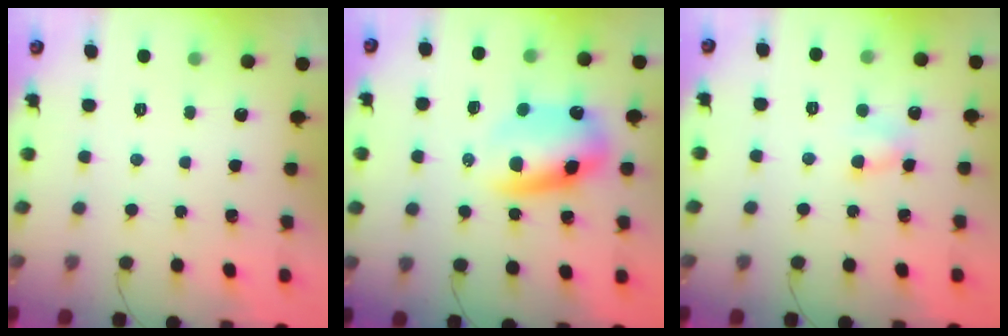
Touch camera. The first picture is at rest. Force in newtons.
{"total": 10.3, "press": 9.9, "slide": 2.8}
{"total": 3.8, "press": 3.7, "slide": 0.7}